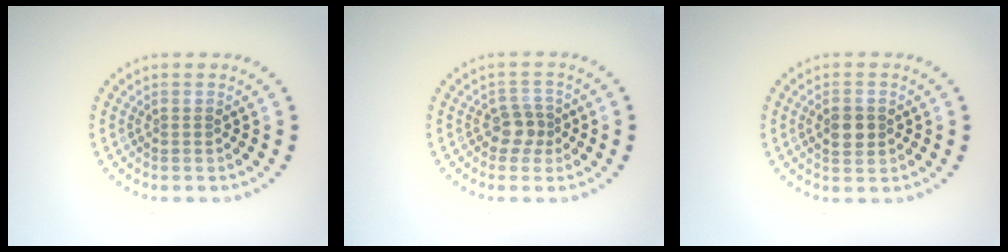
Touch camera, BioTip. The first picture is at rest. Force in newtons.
{"total": 2.1, "press": 1.7, "slide": 1.1}
{"total": 2.9, "press": 2.9, "slide": 0.0}